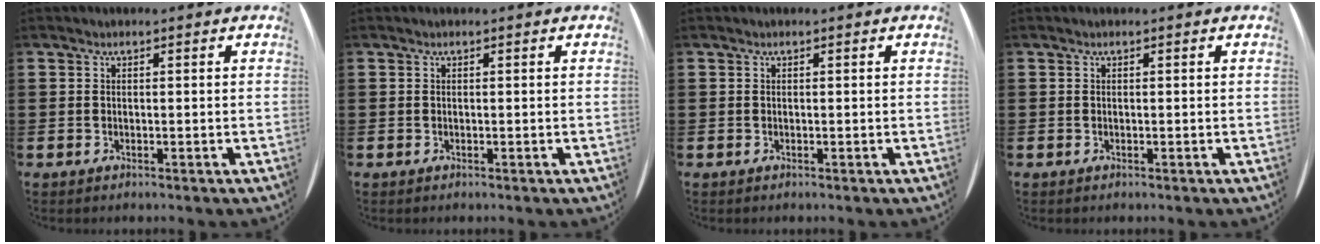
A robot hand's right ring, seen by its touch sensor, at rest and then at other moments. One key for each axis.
{"total": 0.0}
{"total": 0.0}
{"total": 0.0}